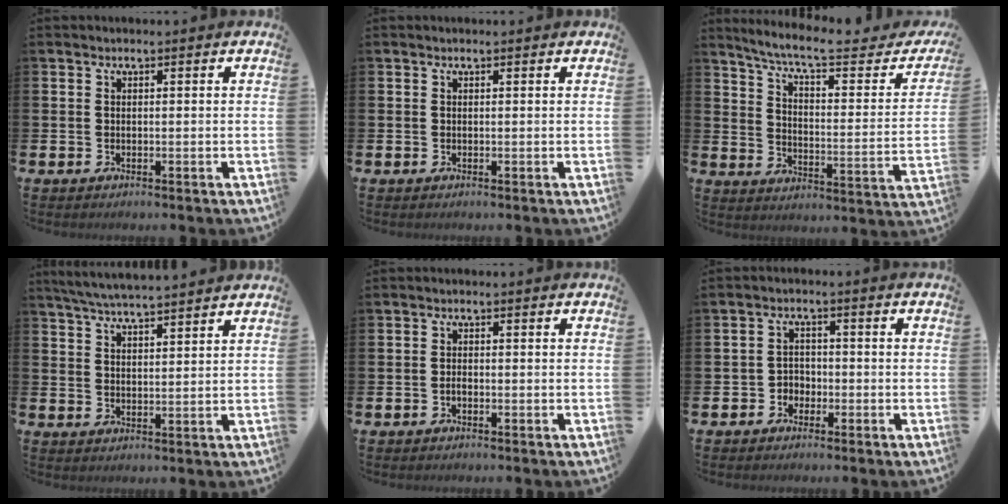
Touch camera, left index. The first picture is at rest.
{"total": 0.0}
{"total": 7.9, "force": [6.6, 1.2, 4.2], "torque": [-0.103, -0.043, 0.104]}
{"total": 5.1, "force": [5.0, -0.1, 1.0], "torque": [-0.041, -0.024, 0.091]}
{"total": 0.9, "force": [-0.5, 0.5, 0.6], "torque": [-0.010, -0.001, -0.010]}
{"total": 2.4, "force": [-1.6, 1.8, 0.2], "torque": [-0.019, 0.009, -0.035]}